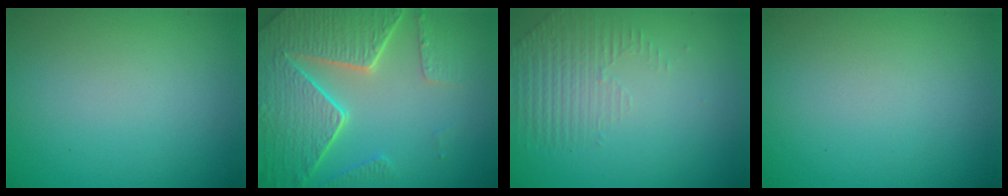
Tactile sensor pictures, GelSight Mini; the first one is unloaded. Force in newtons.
{"total": 8.2, "press": 5.9, "slide": 5.7}
{"total": 1.5, "press": 0.9, "slide": 1.2}
{"total": 0.0}